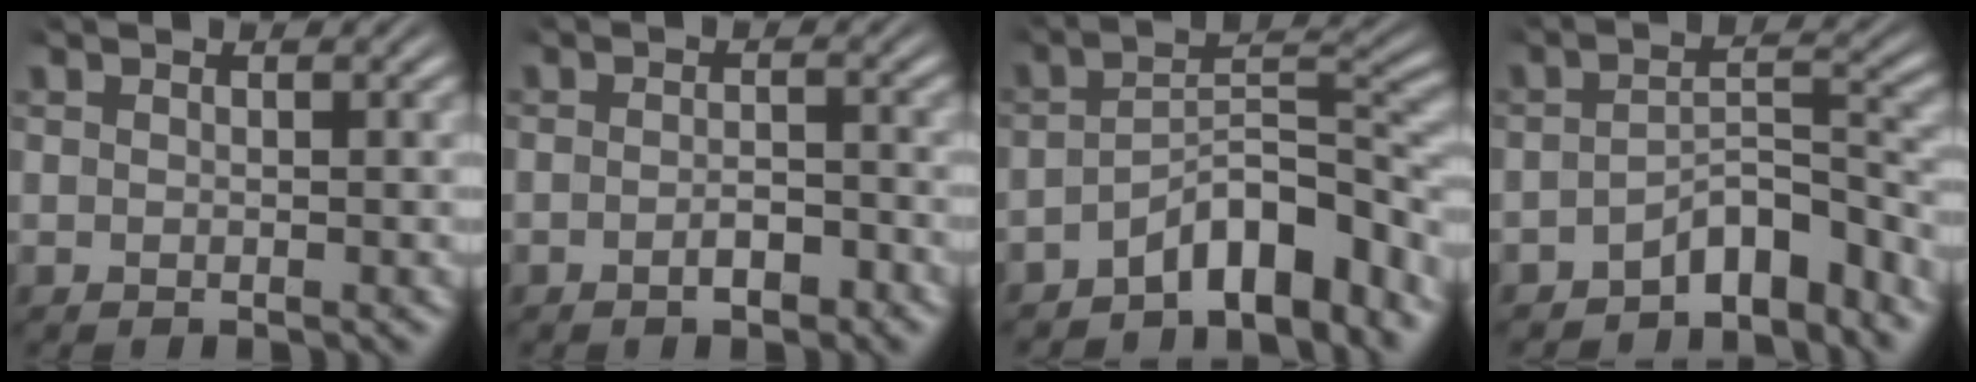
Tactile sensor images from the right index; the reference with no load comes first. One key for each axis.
{"total": 2.1, "fx": -1.5, "fy": 0.9, "fz": 1.1, "tx": -0.015, "ty": 0.003, "tz": -0.031}
{"total": 6.7, "fx": -4.1, "fy": 2.1, "fz": 4.9, "tx": -0.067, "ty": -0.009, "tz": -0.062}
{"total": 5.1, "fx": -4.1, "fy": 1.4, "fz": 2.8, "tx": -0.028, "ty": -0.008, "tz": -0.064}